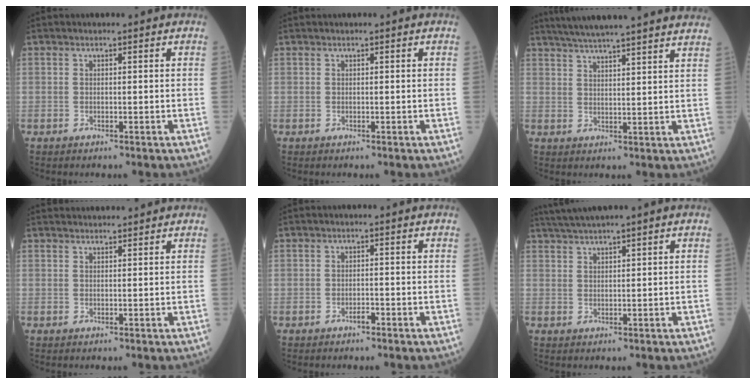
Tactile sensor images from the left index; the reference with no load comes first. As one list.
[{"total": 0.0}, {"total": 20.8, "force": [18.7, -0.2, 9.3], "torque": [-0.154, 0.004, 0.245]}, {"total": 3.7, "force": [3.6, 0.0, 0.7], "torque": [-0.010, 0.029, 0.056]}, {"total": 1.0, "force": [-0.8, 0.2, 0.5], "torque": [-0.011, 0.001, -0.013]}, {"total": 4.4, "force": [3.5, -0.9, 2.6], "torque": [-0.059, 0.017, 0.071]}]